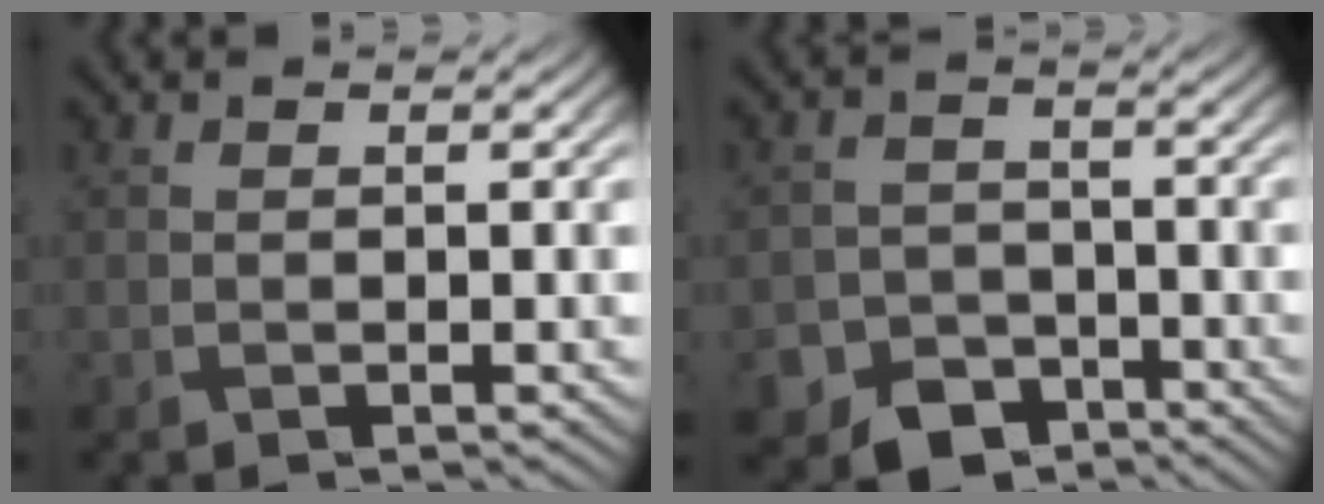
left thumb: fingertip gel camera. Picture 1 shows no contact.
{"total": 6.1, "force": [-4.0, 4.2, 1.9], "torque": [-0.035, -0.012, -0.071]}